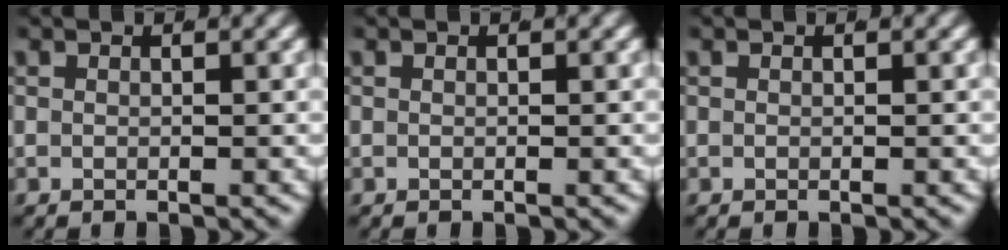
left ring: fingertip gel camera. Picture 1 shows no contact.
{"total": 0.0}
{"total": 0.0}